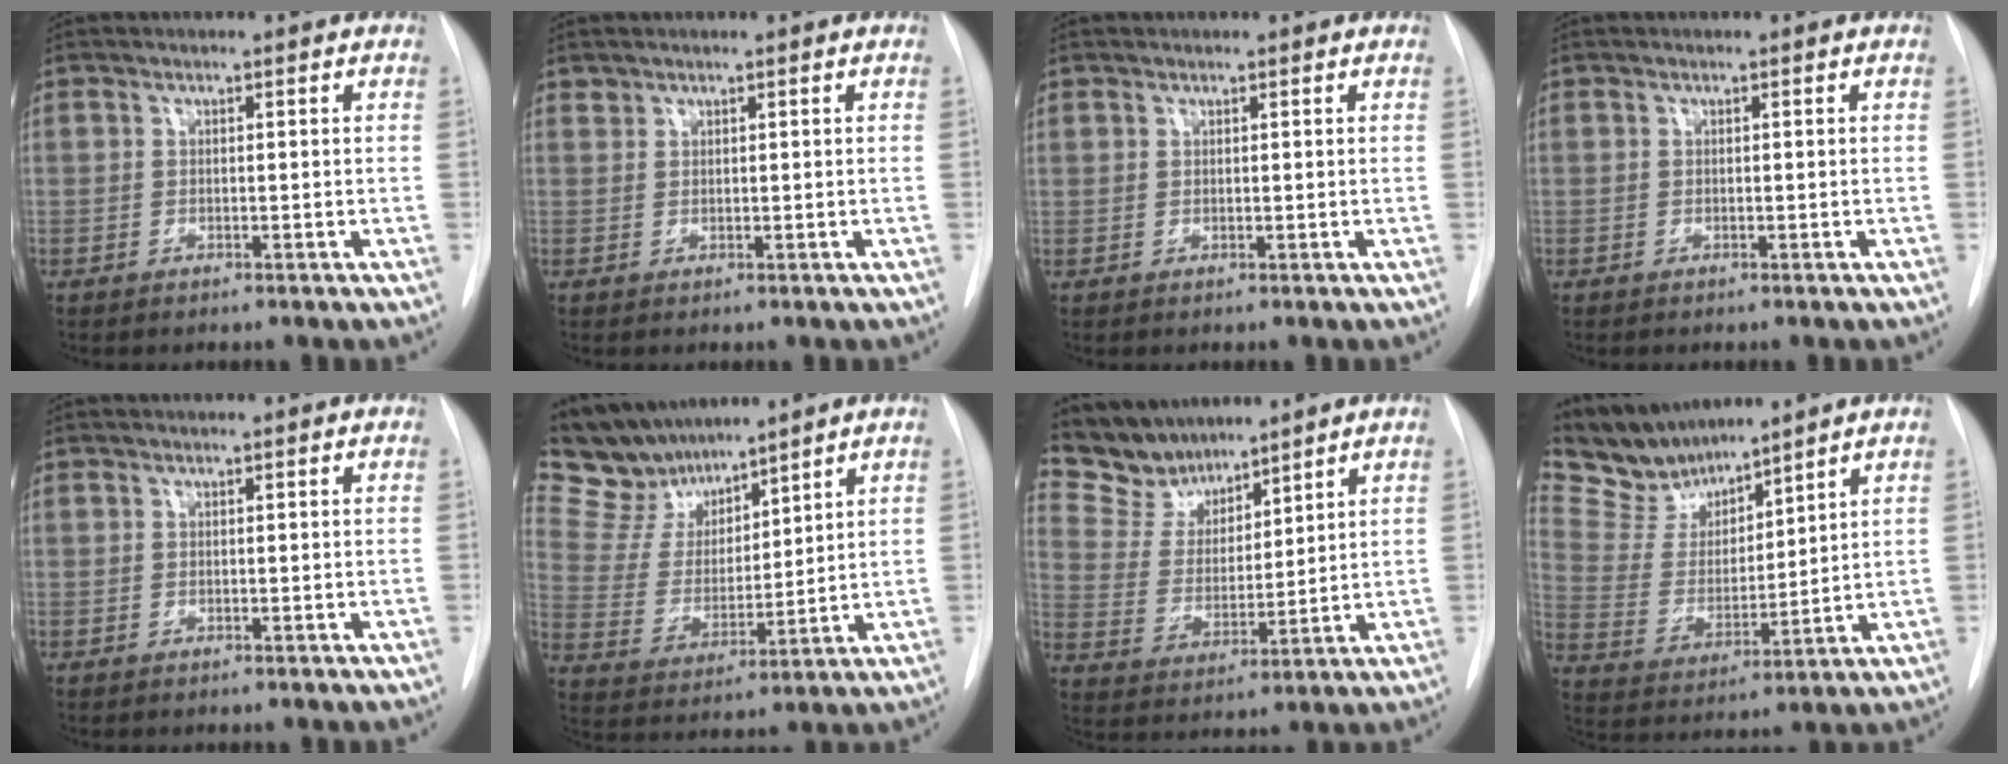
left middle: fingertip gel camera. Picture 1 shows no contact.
{"total": 0.7, "force": [0.7, 0.3, -0.1], "torque": [0.005, 0.003, 0.011]}
{"total": 0.7, "force": [0.5, 0.4, 0.0], "torque": [0.004, 0.000, 0.007]}
{"total": 0.0}
{"total": 0.0}
{"total": 11.7, "force": [10.4, 4.4, 3.3], "torque": [-0.079, 0.020, 0.207]}
{"total": 8.9, "force": [8.1, 3.4, 0.8], "torque": [-0.023, 0.010, 0.170]}
{"total": 10.8, "force": [10.0, 3.2, 2.6], "torque": [-0.063, 0.011, 0.206]}